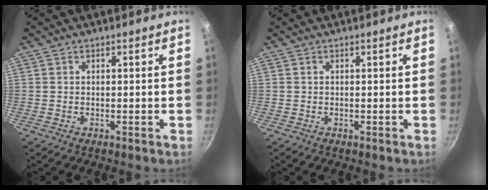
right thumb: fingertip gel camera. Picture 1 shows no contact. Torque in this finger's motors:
{"motor_torque": [0.00, 0.00, -0.15, -0.33, 0.00]}